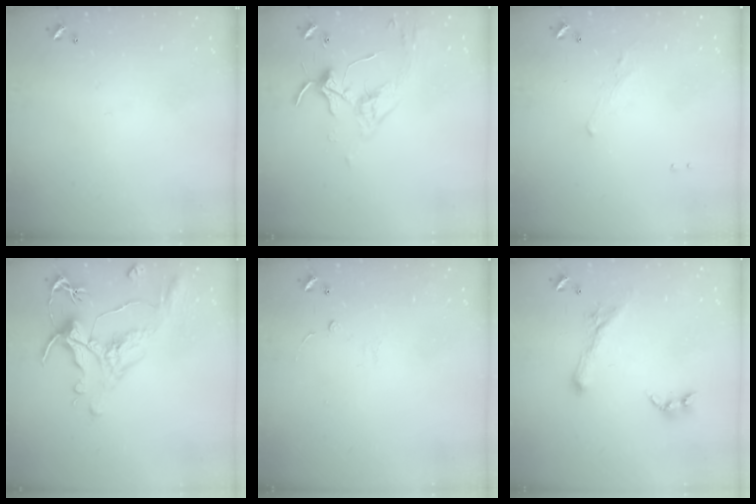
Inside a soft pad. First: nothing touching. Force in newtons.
{"total": 3.3, "press": 3.3, "slide": 0.6}
{"total": 1.2, "press": 0.9, "slide": 0.8}
{"total": 1.7, "press": 0.9, "slide": 1.4}
{"total": 1.6, "press": 1.5, "slide": 0.4}
{"total": 0.8, "press": 0.8, "slide": 0.2}